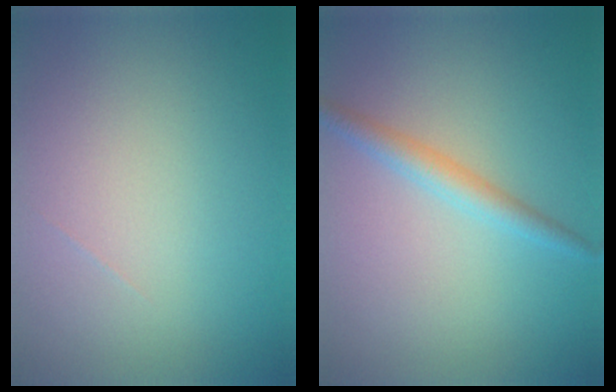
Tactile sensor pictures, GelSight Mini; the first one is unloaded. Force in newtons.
{"total": 2.1, "press": 2.1, "slide": 0.0}